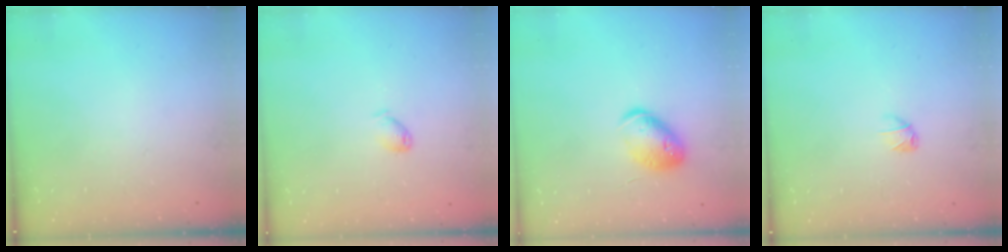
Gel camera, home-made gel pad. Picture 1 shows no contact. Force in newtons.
{"total": 3.1, "press": 3.1, "slide": 0.4}
{"total": 12.4, "press": 12.3, "slide": 1.1}
{"total": 3.0, "press": 3.0, "slide": 0.5}